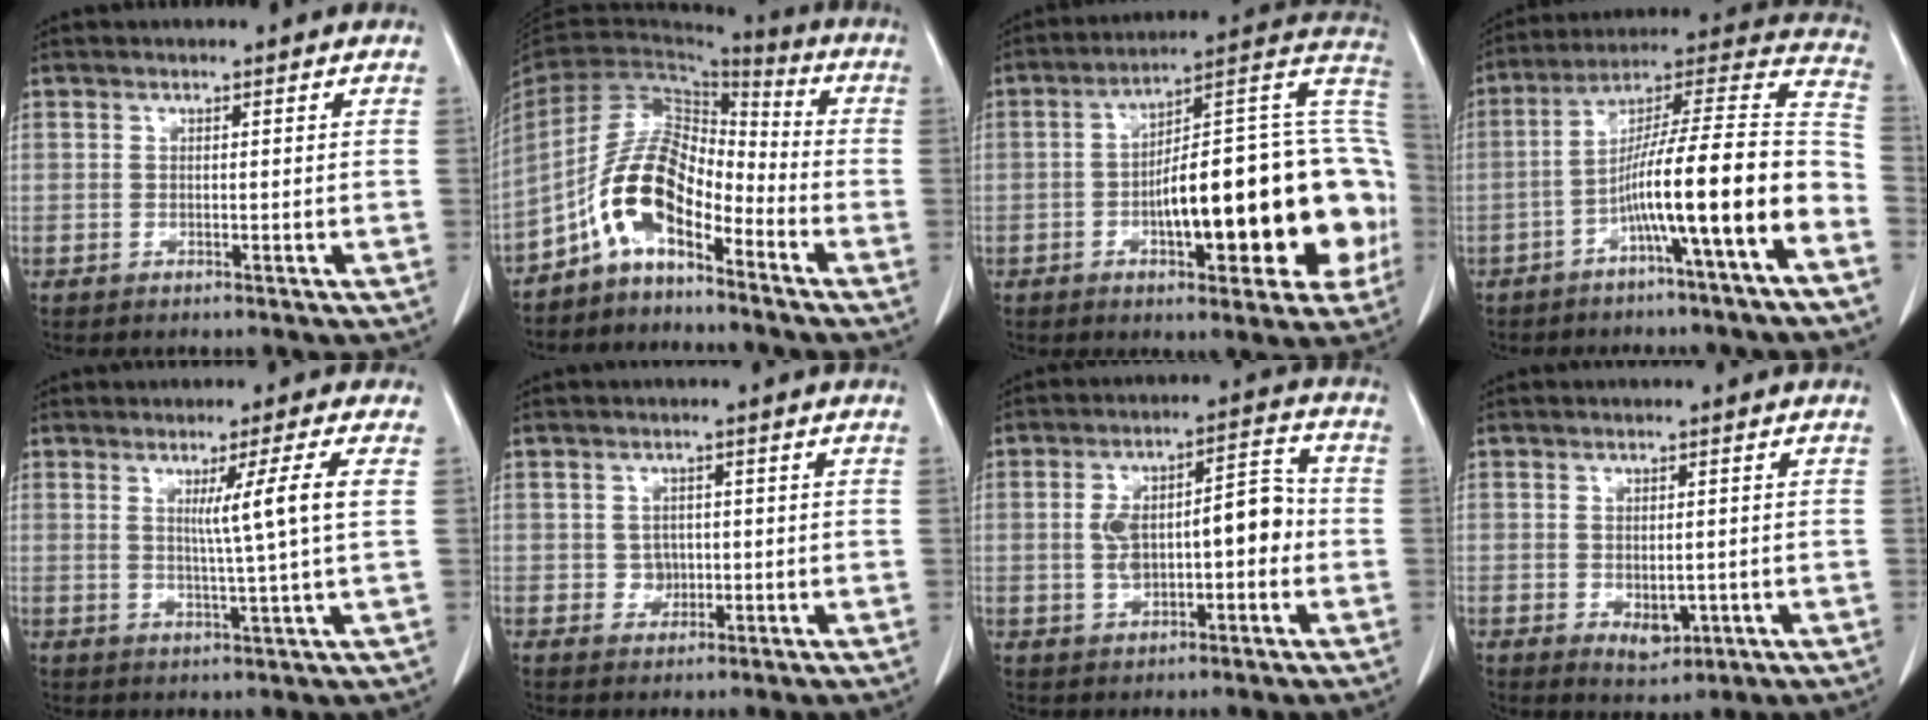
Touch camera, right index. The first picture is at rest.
{"total": 9.9, "force": [-5.5, 4.1, 7.1], "torque": [-0.150, 0.029, -0.108]}
{"total": 24.7, "force": [-4.4, 6.8, 23.4], "torque": [-0.265, 0.043, -0.050]}
{"total": 17.0, "force": [-6.4, -0.2, 15.8], "torque": [-0.242, 0.024, -0.109]}
{"total": 5.9, "force": [1.2, -1.9, 5.4], "torque": [-0.095, -0.009, 0.024]}
{"total": 2.0, "force": [-0.2, 1.8, 0.7], "torque": [-0.006, 0.004, 0.000]}
{"total": 9.9, "force": [-0.7, 4.0, 9.0], "torque": [-0.157, 0.038, -0.007]}
{"total": 3.5, "force": [-0.8, 2.1, 2.6], "torque": [-0.037, -0.005, 0.001]}